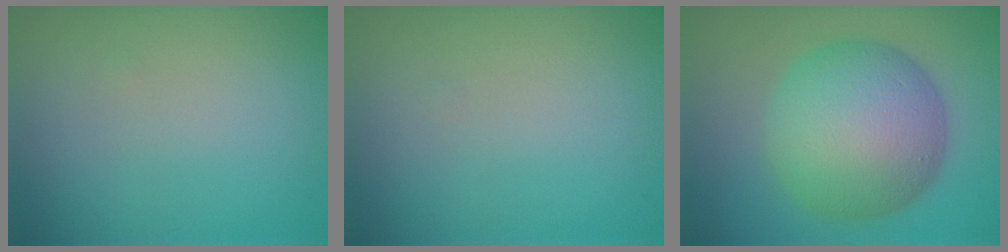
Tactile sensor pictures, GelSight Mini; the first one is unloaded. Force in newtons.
{"total": 0.0}
{"total": 10.6, "press": 10.6, "slide": 0.3}